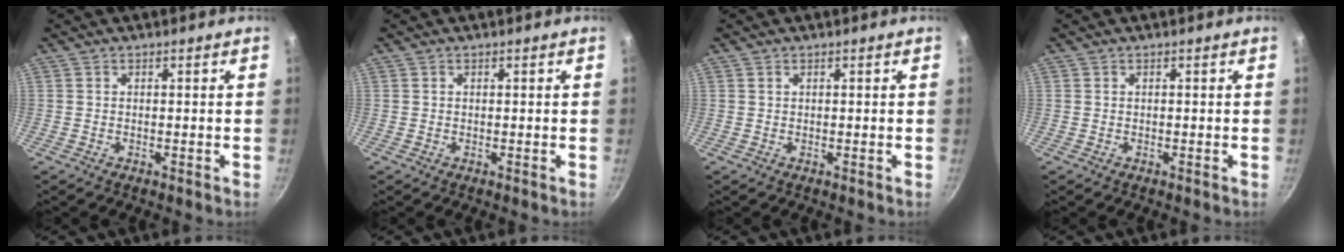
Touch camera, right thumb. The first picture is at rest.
{"total": 0.0}
{"total": 0.0}
{"total": 0.0}